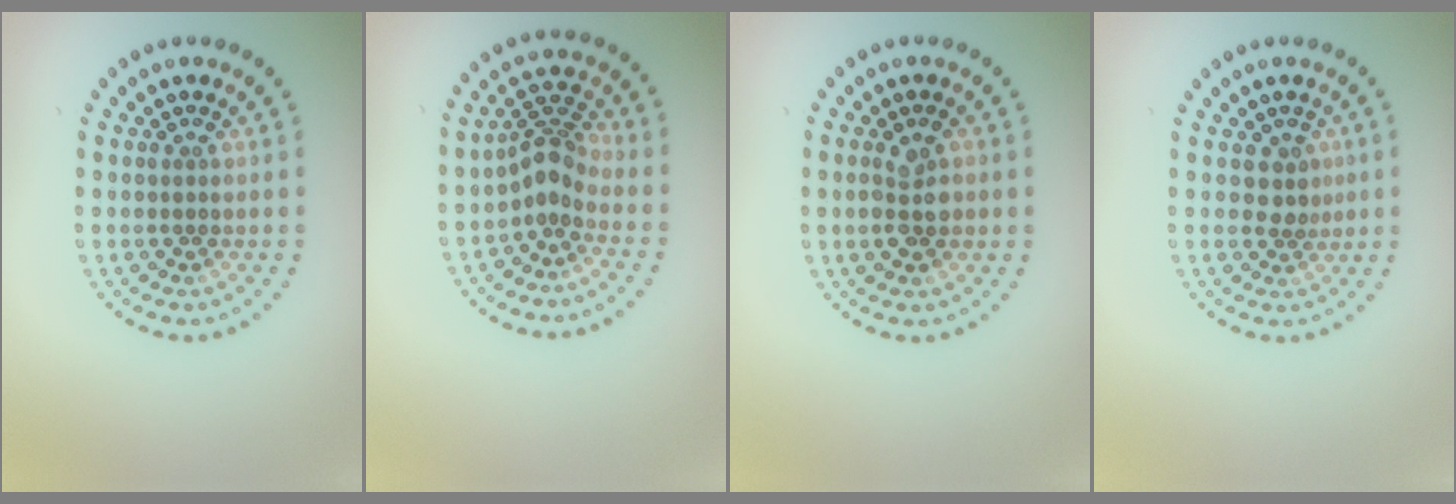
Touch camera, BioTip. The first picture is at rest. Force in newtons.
{"total": 2.7, "press": 1.9, "slide": 1.9}
{"total": 2.6, "press": 2.6, "slide": 0.0}
{"total": 1.9, "press": 1.4, "slide": 1.2}